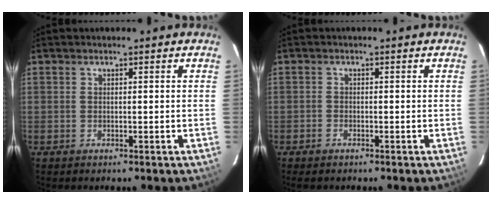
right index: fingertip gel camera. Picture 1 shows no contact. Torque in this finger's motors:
{"motor_torque": [0.24, -0.13, 0.04, 0.00]}